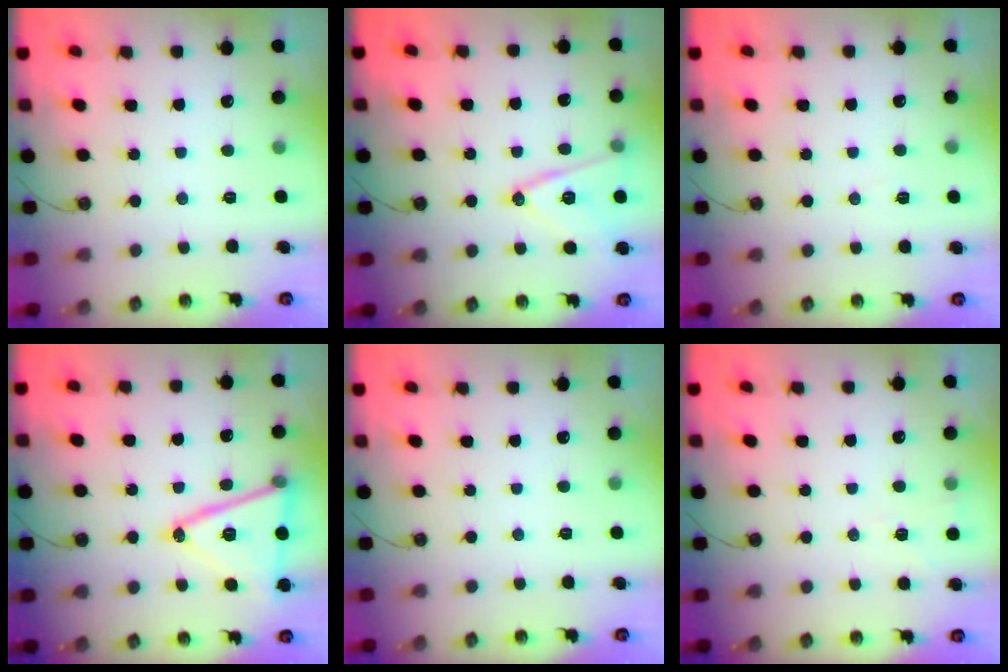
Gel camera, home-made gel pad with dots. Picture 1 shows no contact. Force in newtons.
{"total": 13.8, "press": 13.3, "slide": 3.4}
{"total": 5.2, "press": 2.9, "slide": 4.2}
{"total": 18.1, "press": 17.8, "slide": 3.6}
{"total": 0.0}
{"total": 4.0, "press": 3.6, "slide": 1.7}